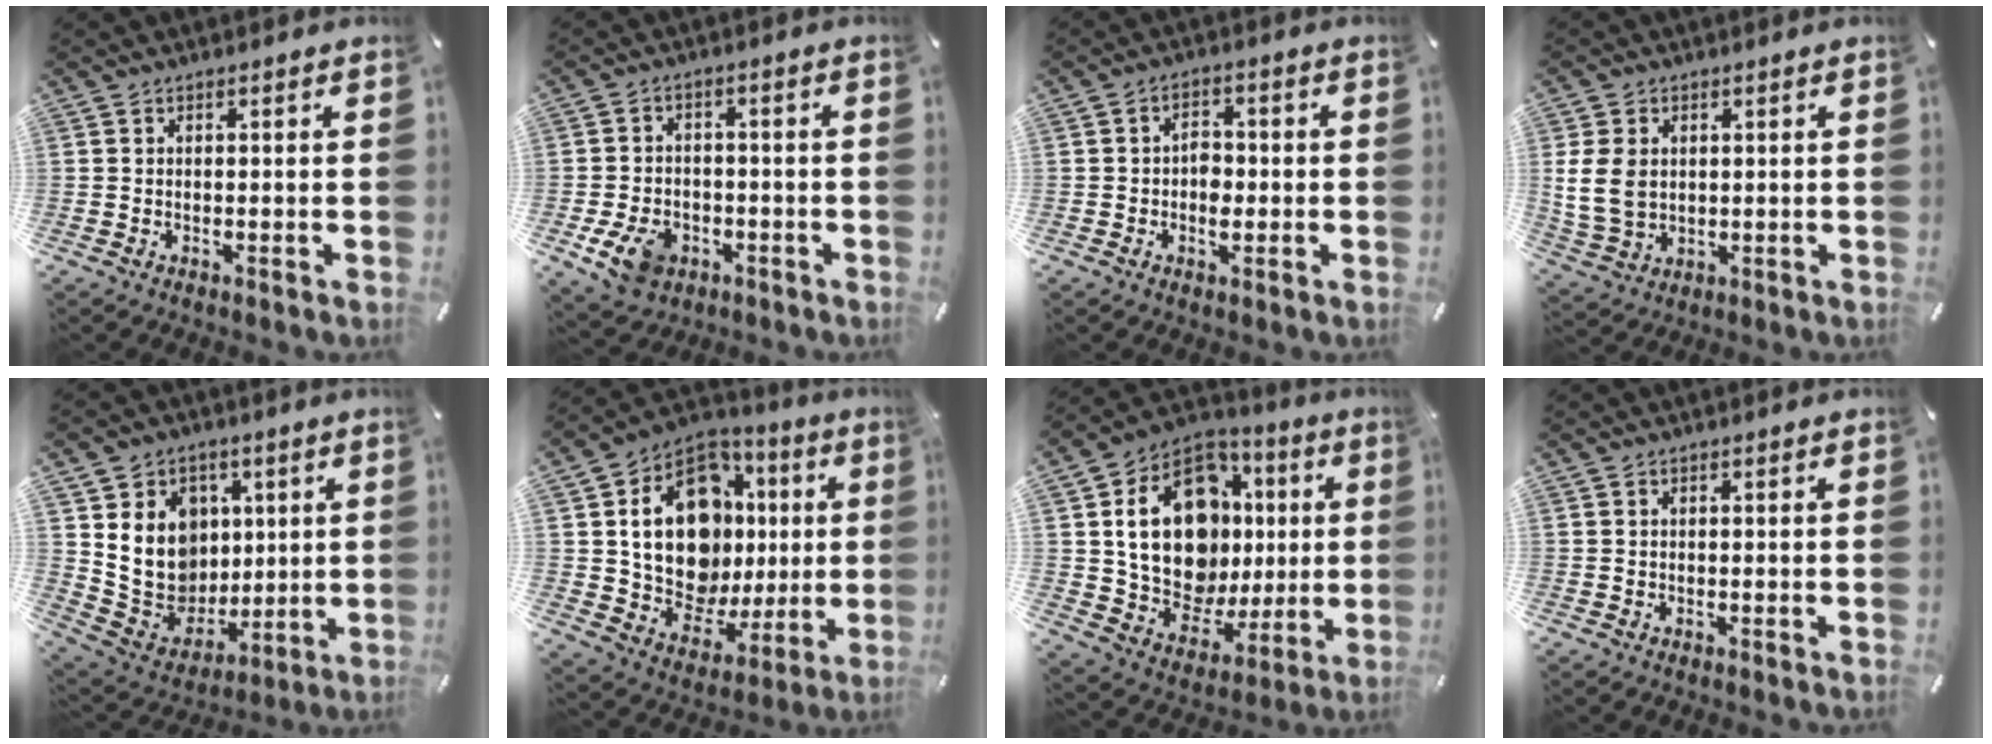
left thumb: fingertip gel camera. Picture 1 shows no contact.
{"total": 8.3, "force": [-3.3, 6.2, 4.4], "torque": [-0.083, 0.010, -0.063]}
{"total": 4.2, "force": [-0.9, 2.8, 3.0], "torque": [-0.045, 0.005, -0.018]}
{"total": 8.2, "force": [1.3, 6.4, 5.0], "torque": [-0.116, 0.007, 0.024]}
{"total": 15.2, "force": [3.6, 13.6, 5.7], "torque": [-0.102, -0.022, 0.082]}
{"total": 20.1, "force": [3.2, 15.0, 13.0], "torque": [-0.245, -0.015, 0.060]}
{"total": 21.9, "force": [3.7, 16.3, 14.1], "torque": [-0.269, -0.010, 0.069]}
{"total": 0.0}